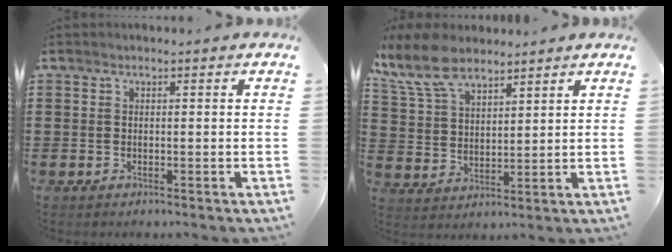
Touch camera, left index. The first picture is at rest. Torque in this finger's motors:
{"motor_torque": [0.55, 0.61, 0.90, 0.21]}